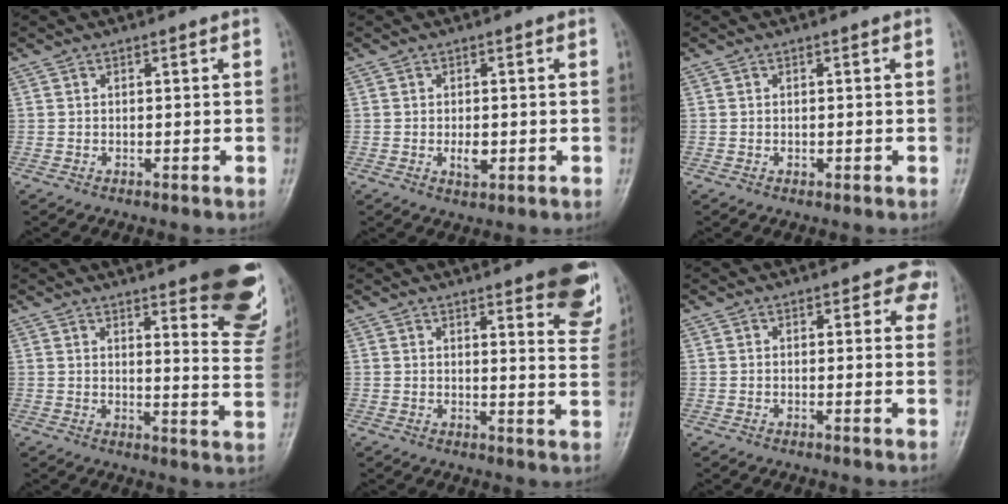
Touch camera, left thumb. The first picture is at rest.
{"total": 2.9, "force": [-0.4, 1.6, 2.4], "torque": [-0.036, -0.004, -0.003]}
{"total": 0.7, "force": [0.0, 0.5, 0.5], "torque": [-0.007, 0.002, 0.001]}
{"total": 19.3, "force": [12.1, 4.8, 14.2], "torque": [-0.143, -0.070, 0.140]}
{"total": 13.6, "force": [8.5, 3.5, 10.1], "torque": [-0.091, -0.044, 0.093]}
{"total": 3.7, "force": [2.3, 2.2, 1.8], "torque": [0.016, -0.007, 0.011]}